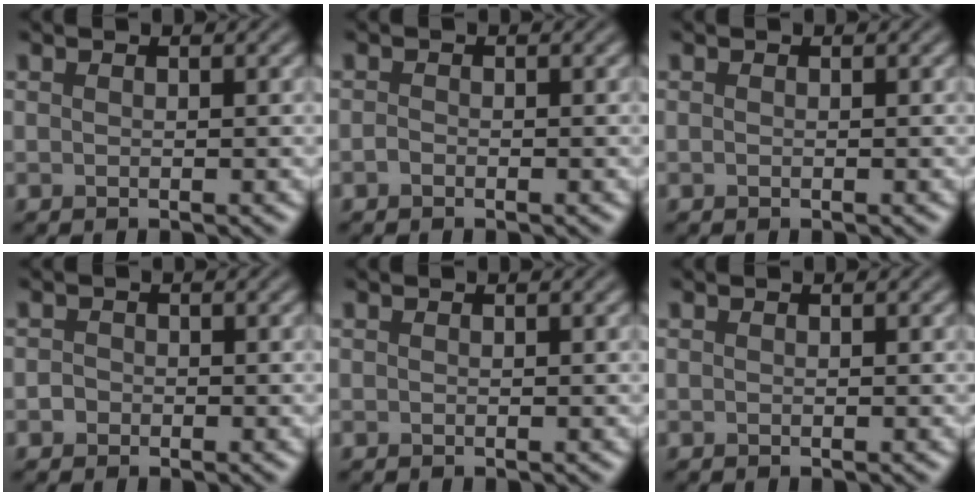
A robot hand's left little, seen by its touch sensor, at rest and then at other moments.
{"total": 0.5, "force": [-0.4, 0.3, 0.3], "torque": [-0.005, -0.002, -0.008]}
{"total": 0.0}
{"total": 0.9, "force": [-0.4, 0.8, 0.2], "torque": [0.000, -0.002, -0.011]}
{"total": 0.0}
{"total": 0.0}